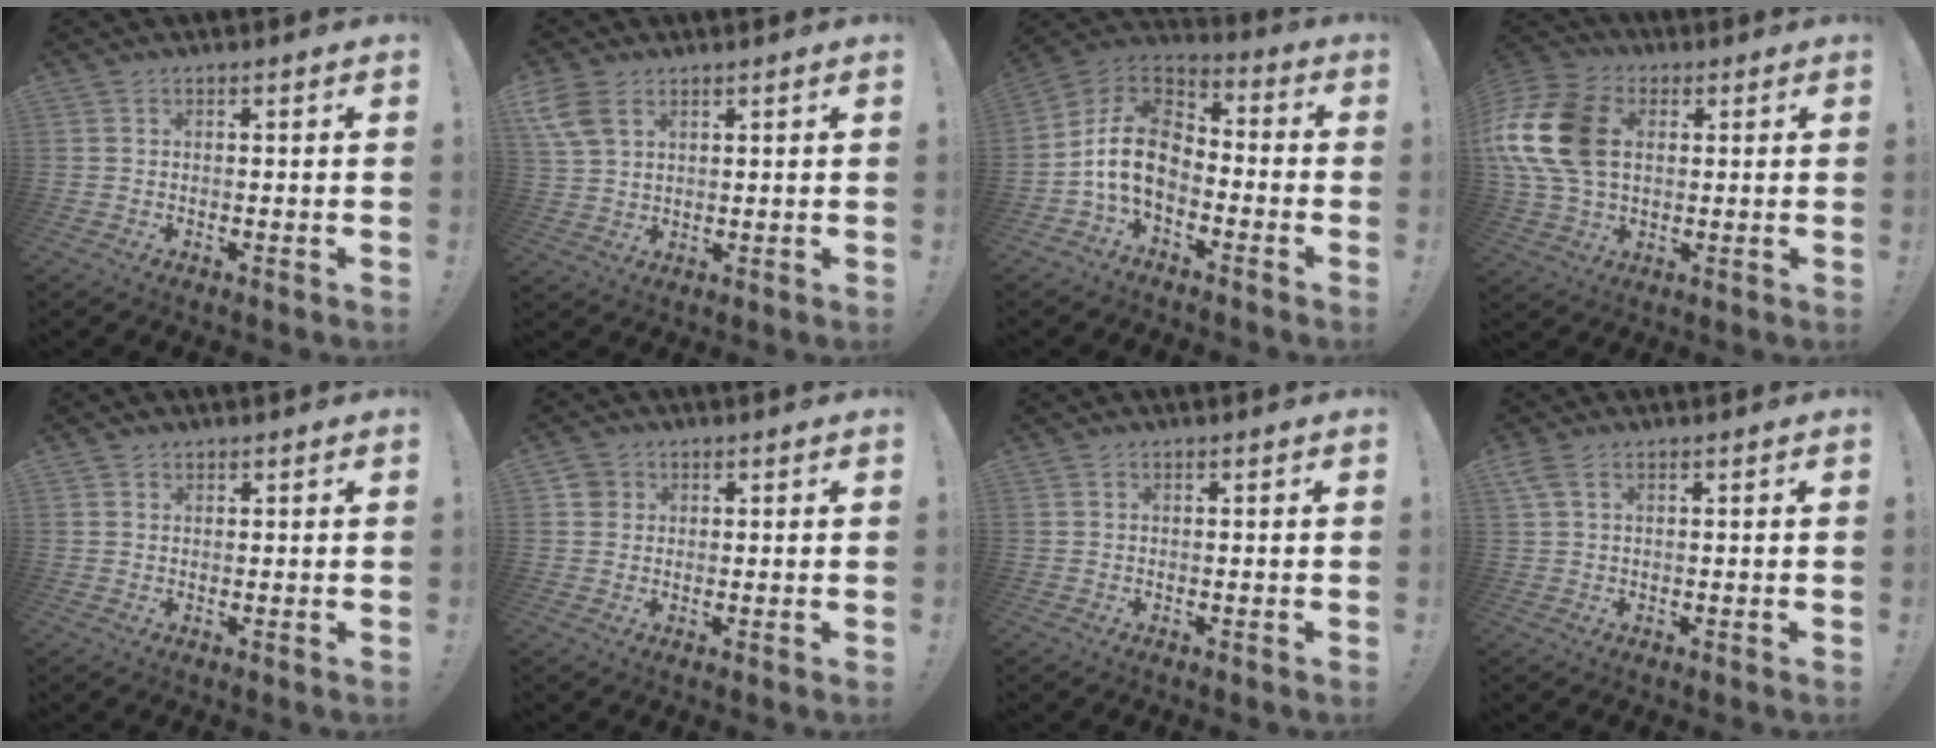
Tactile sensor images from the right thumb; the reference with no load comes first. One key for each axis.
{"total": 8.4, "fx": 4.1, "fy": 5.4, "fz": 4.9, "tx": -0.098, "ty": -0.009, "tz": 0.081}
{"total": 13.7, "fx": -2.8, "fy": 8.9, "fz": 10.1, "tx": -0.198, "ty": 0.020, "tz": -0.044}
{"total": 20.0, "fx": 2.9, "fy": 13.9, "fz": 14.1, "tx": -0.280, "ty": 0.008, "tz": 0.058}
{"total": 1.0, "fx": 0.8, "fy": 0.6, "fz": 0.2, "tx": -0.002, "ty": -0.002, "tz": 0.016}
{"total": 2.8, "fx": 1.2, "fy": 2.4, "fz": 0.7, "tx": -0.011, "ty": 0.002, "tz": 0.022}
{"total": 0.0}
{"total": 3.0, "fx": 1.4, "fy": 1.2, "fz": 2.3, "tx": -0.050, "ty": 0.002, "tz": 0.028}